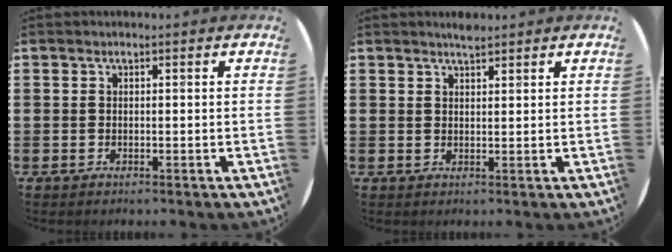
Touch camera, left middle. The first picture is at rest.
{"total": 1.6, "force": [1.6, 0.1, 0.4], "torque": [-0.008, 0.001, 0.029]}